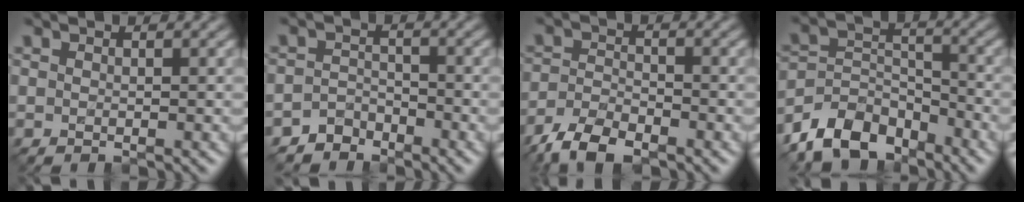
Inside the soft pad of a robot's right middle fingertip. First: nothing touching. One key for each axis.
{"total": 2.4, "fx": -2.1, "fy": 1.1, "fz": -0.3, "tx": 0.011, "ty": 0.011, "tz": -0.048}
{"total": 5.3, "fx": -4.1, "fy": 2.1, "fz": 2.7, "tx": -0.049, "ty": 0.000, "tz": -0.083}
{"total": 7.3, "fx": -5.7, "fy": 3.8, "fz": 2.3, "tx": -0.037, "ty": -0.001, "tz": -0.113}